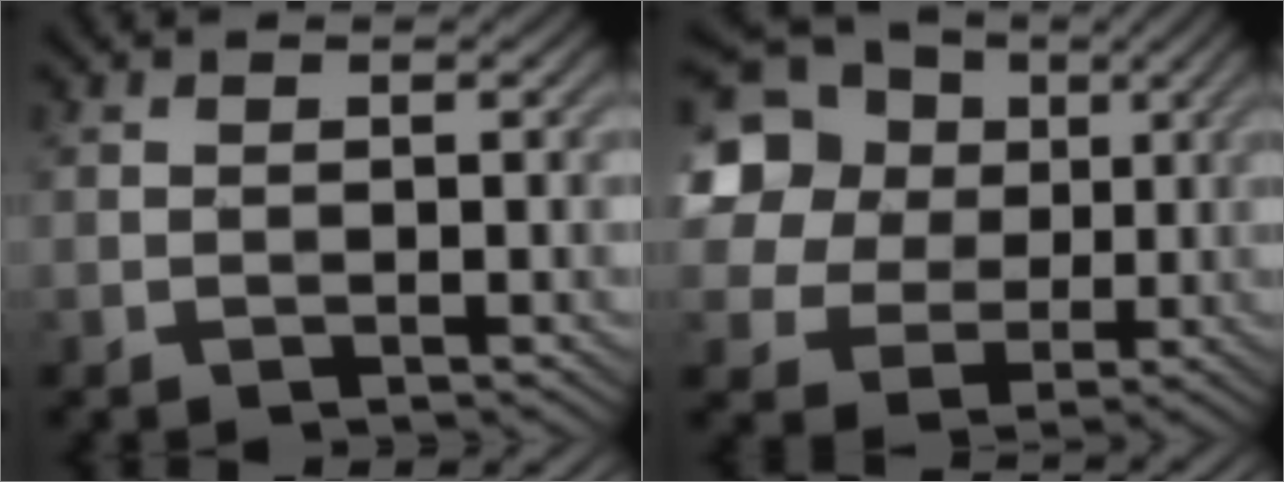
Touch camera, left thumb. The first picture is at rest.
{"total": 19.7, "force": [7.4, 16.5, 7.6], "torque": [-0.242, 0.026, 0.139]}